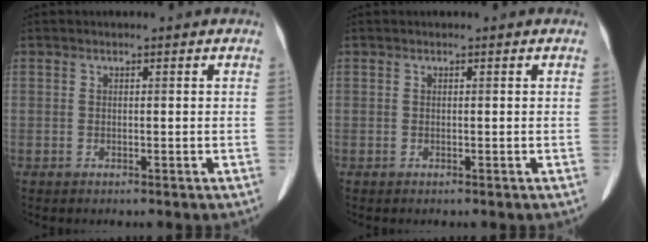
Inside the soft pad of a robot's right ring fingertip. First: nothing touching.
{"total": 0.0}